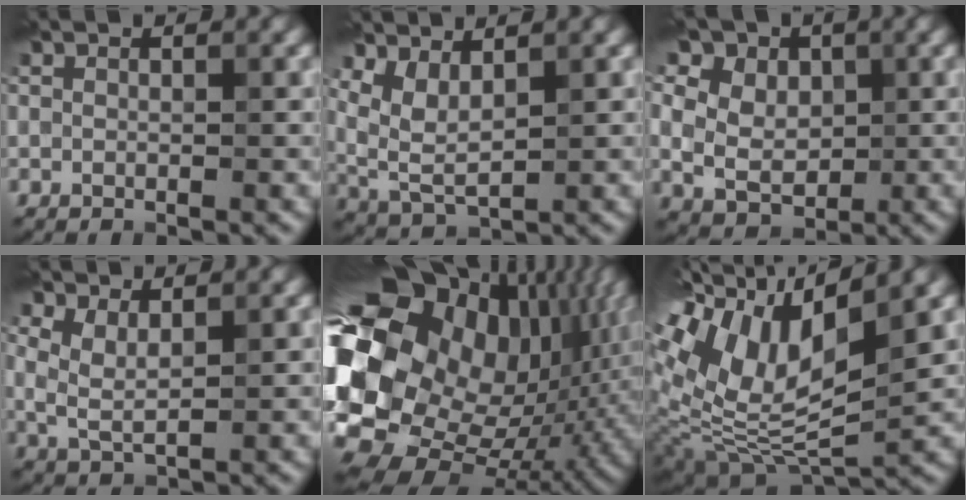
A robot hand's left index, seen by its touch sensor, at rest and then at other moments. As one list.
[{"total": 3.5, "force": [1.7, 1.5, 2.7], "torque": [-0.068, -0.001, 0.038]}, {"total": 14.0, "force": [6.4, 10.0, 7.4], "torque": [-0.156, 0.050, 0.094]}, {"total": 3.0, "force": [1.4, 1.4, 2.2], "torque": [-0.057, 0.007, 0.028]}, {"total": 20.9, "force": [0.3, 15.8, 13.7], "torque": [-0.252, -0.006, -0.021]}, {"total": 12.9, "force": [5.0, 5.0, 10.8], "torque": [-0.237, 0.024, 0.090]}]